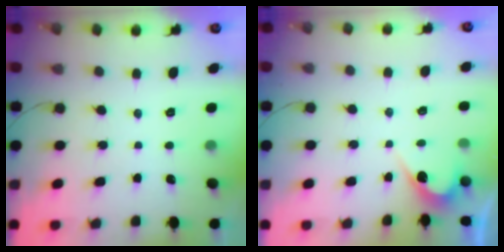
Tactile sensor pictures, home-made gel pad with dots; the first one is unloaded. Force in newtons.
{"total": 3.0, "press": 3.0, "slide": 0.3}